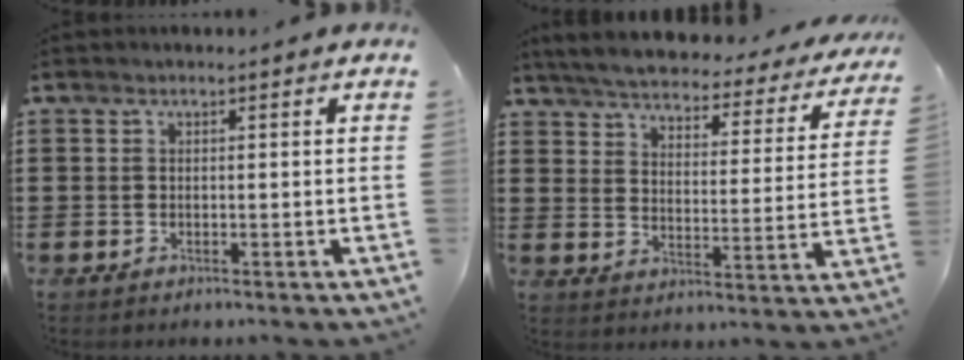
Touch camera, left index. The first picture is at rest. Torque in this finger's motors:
{"motor_torque": [1.34, -0.80, 1.05, 0.06]}